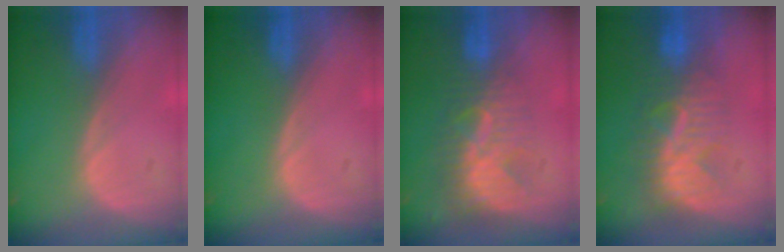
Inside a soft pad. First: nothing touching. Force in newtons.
{"total": 0.0}
{"total": 9.0, "press": 7.7, "slide": 4.6}
{"total": 8.3, "press": 8.0, "slide": 2.2}